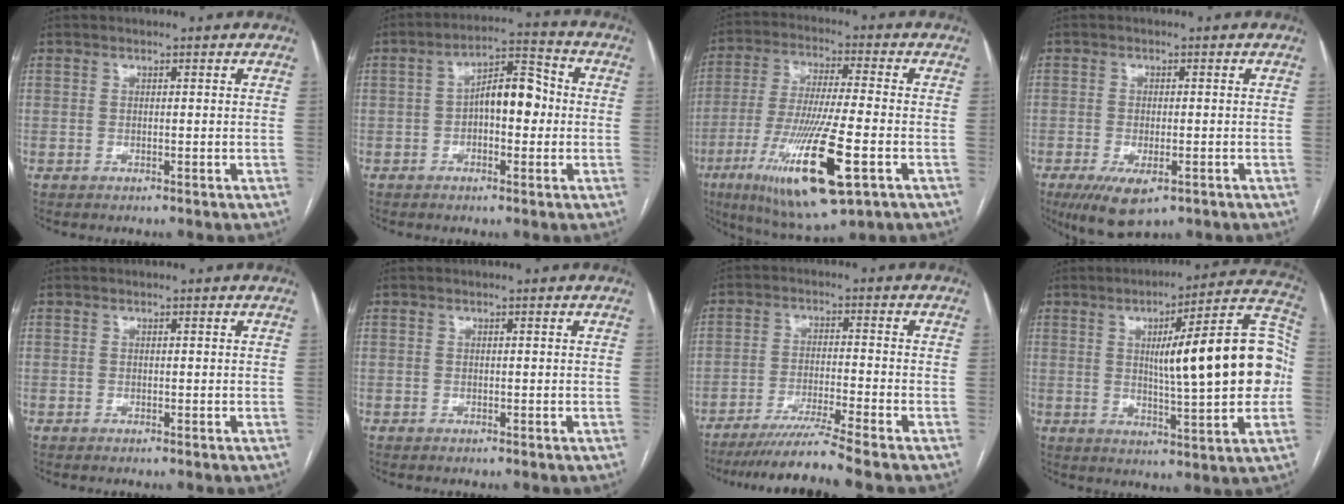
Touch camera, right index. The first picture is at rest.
{"total": 8.0, "force": [-0.4, 3.4, 7.2], "torque": [-0.117, 0.032, -0.009]}
{"total": 18.0, "force": [-7.2, 2.3, 16.4], "torque": [-0.329, -0.040, -0.122]}
{"total": 7.1, "force": [-3.8, 2.7, 5.4], "torque": [-0.093, -0.014, -0.055]}
{"total": 0.0}
{"total": 0.0}
{"total": 8.5, "force": [-7.2, -2.5, 3.7], "torque": [-0.055, -0.031, -0.125]}
{"total": 19.4, "force": [1.1, 2.5, 19.2], "torque": [-0.264, 0.033, 0.014]}